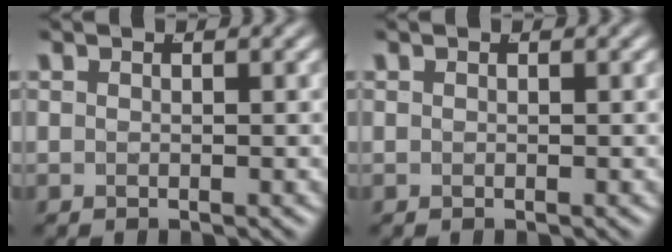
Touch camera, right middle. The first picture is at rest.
{"total": 0.0}